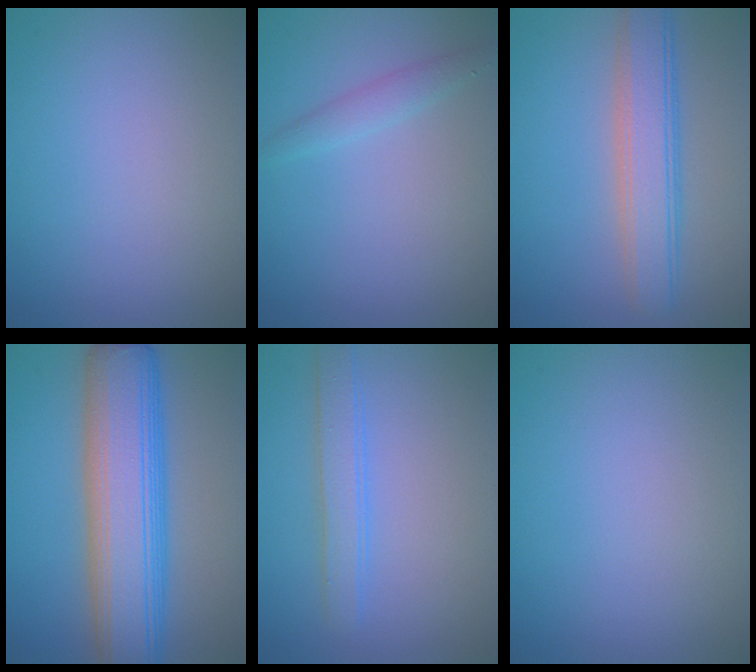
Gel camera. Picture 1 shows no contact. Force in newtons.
{"total": 1.5, "press": 1.5, "slide": 0.1}
{"total": 5.1, "press": 5.1, "slide": 0.2}
{"total": 11.1, "press": 11.1, "slide": 0.6}
{"total": 2.5, "press": 2.5, "slide": 0.1}
{"total": 0.0}